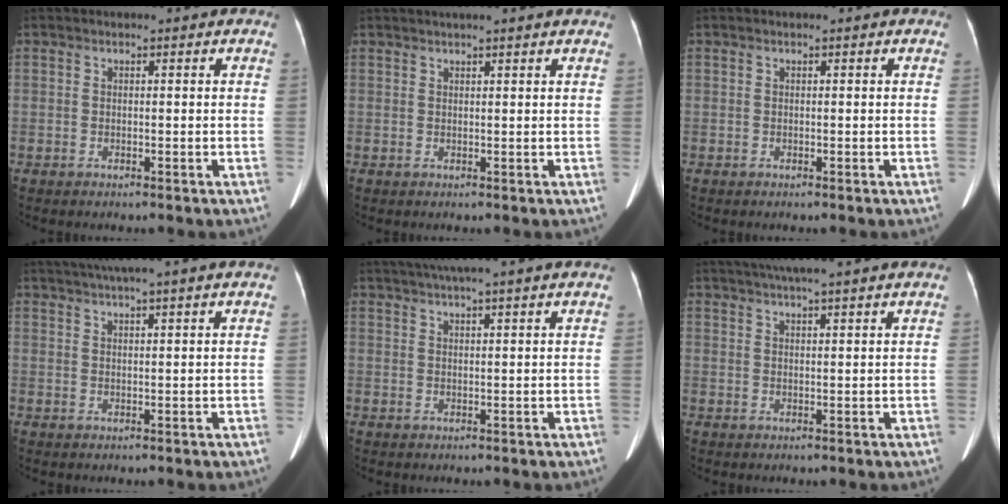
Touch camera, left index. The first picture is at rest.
{"total": 6.5, "force": [5.7, 0.0, 3.2], "torque": [-0.045, 0.034, 0.070]}
{"total": 0.0}
{"total": 10.1, "force": [8.5, -1.4, 5.2], "torque": [-0.085, 0.029, 0.113]}
{"total": 11.4, "force": [9.7, -1.0, 5.9], "torque": [-0.098, 0.031, 0.127]}
{"total": 12.0, "force": [10.2, -0.4, 6.3], "torque": [-0.103, 0.034, 0.132]}